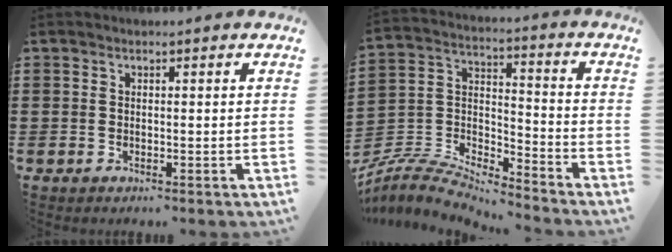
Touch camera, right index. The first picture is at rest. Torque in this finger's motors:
{"motor_torque": [-1.17, -0.14, -1.05, -0.21]}